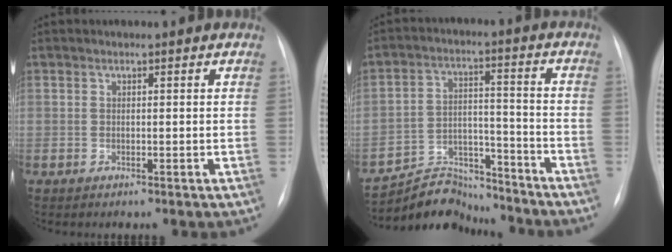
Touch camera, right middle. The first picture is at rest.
{"total": 10.5, "force": [-10.1, 2.6, -0.6], "torque": [0.010, 0.040, -0.172]}